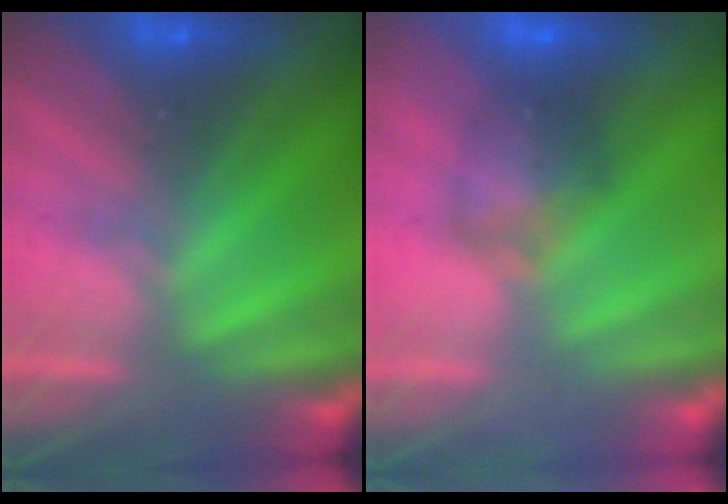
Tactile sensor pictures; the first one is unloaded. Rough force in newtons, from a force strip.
{"total": 2.9}